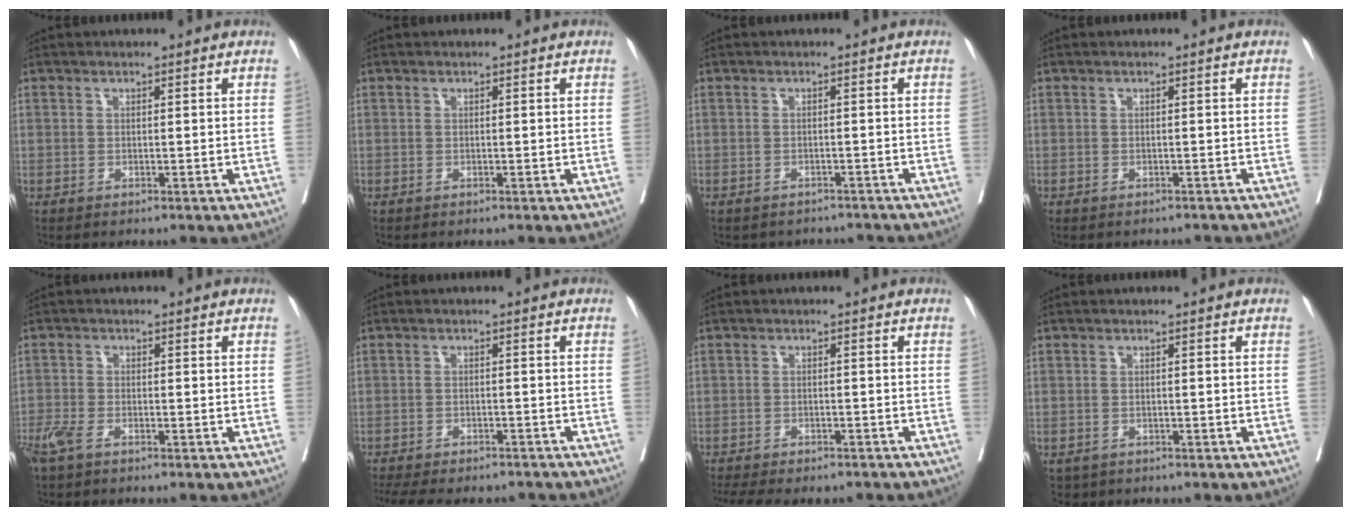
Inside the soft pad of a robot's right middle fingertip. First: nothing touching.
{"total": 0.0}
{"total": 4.2, "force": [-3.9, 1.5, -0.2], "torque": [0.006, 0.004, -0.048]}
{"total": 1.4, "force": [-1.3, 0.5, 0.0], "torque": [-0.001, -0.002, -0.021]}
{"total": 3.6, "force": [-2.4, 1.2, 2.3], "torque": [-0.055, -0.006, -0.047]}
{"total": 12.7, "force": [-11.3, 3.4, 4.6], "torque": [-0.090, -0.004, -0.149]}
{"total": 9.6, "force": [-8.4, 2.8, 3.7], "torque": [-0.058, -0.006, -0.114]}
{"total": 2.0, "force": [-1.2, 1.6, 0.3], "torque": [-0.007, -0.001, -0.017]}